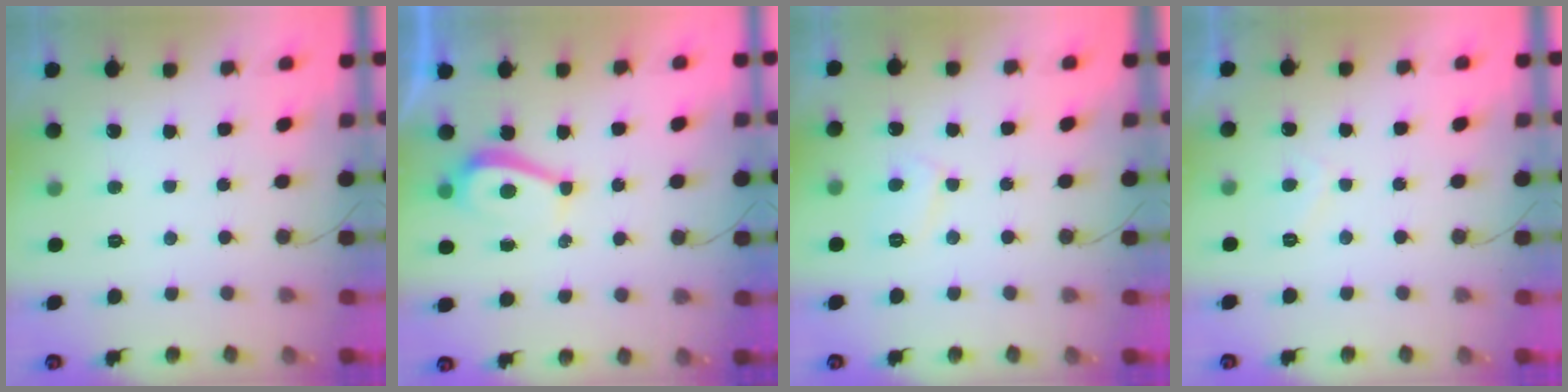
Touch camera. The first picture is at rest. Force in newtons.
{"total": 5.0, "press": 5.0, "slide": 0.7}
{"total": 5.4, "press": 5.4, "slide": 0.4}
{"total": 1.6, "press": 1.4, "slide": 0.7}